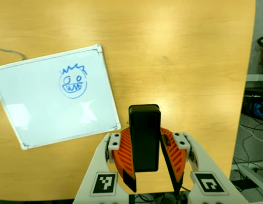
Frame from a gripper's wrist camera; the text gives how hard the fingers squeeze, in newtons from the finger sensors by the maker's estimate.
{"total": 5.6, "left": 5.5, "right": 5.7}